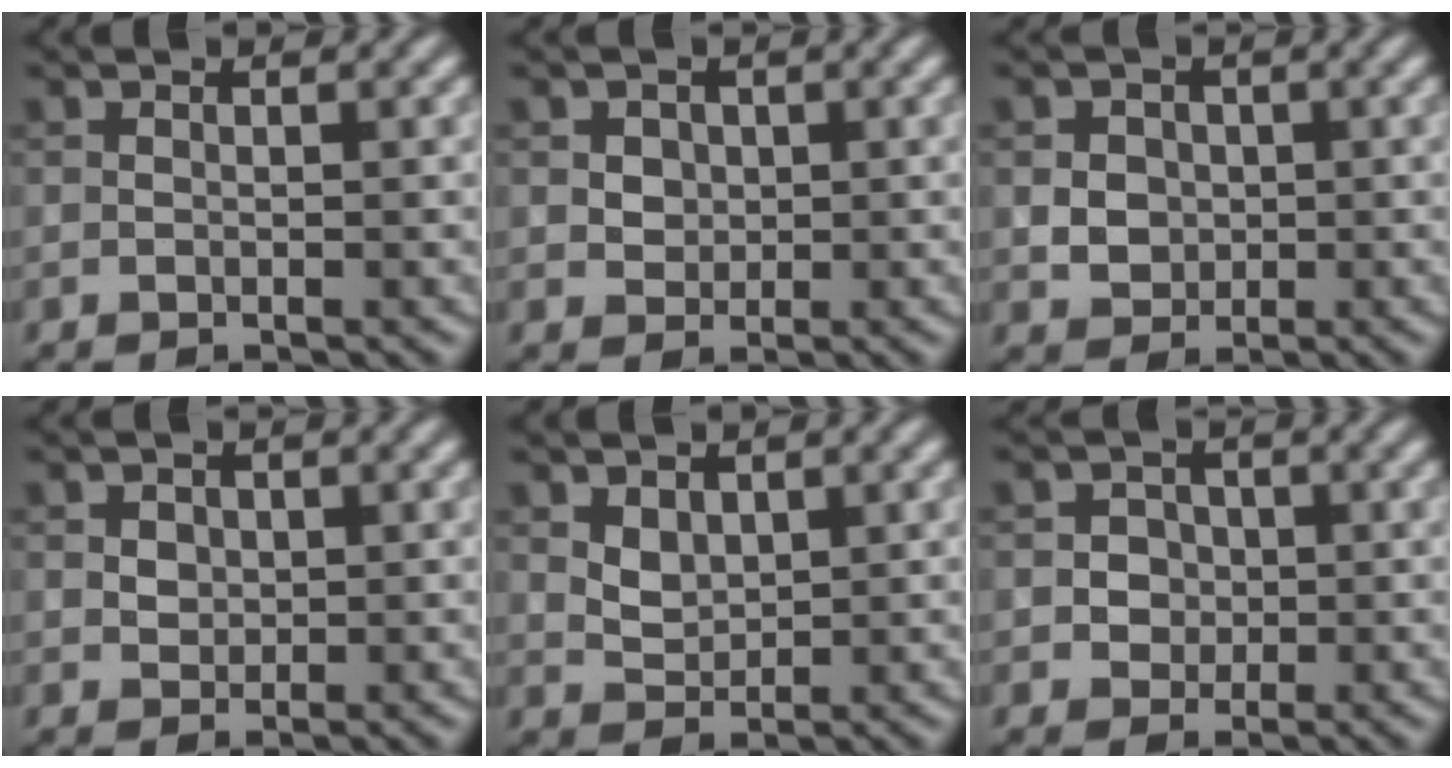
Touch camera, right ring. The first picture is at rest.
{"total": 2.2, "force": [0.8, 1.8, 1.0], "torque": [-0.021, 0.005, 0.020]}
{"total": 3.0, "force": [0.3, 2.6, 1.4], "torque": [-0.016, 0.007, 0.002]}
{"total": 1.6, "force": [0.5, 1.3, 0.7], "torque": [-0.011, 0.004, 0.008]}
{"total": 1.8, "force": [0.8, 1.3, 1.0], "torque": [-0.019, -0.005, 0.019]}
{"total": 2.6, "force": [0.2, 2.4, 0.9], "torque": [0.004, 0.006, -0.004]}